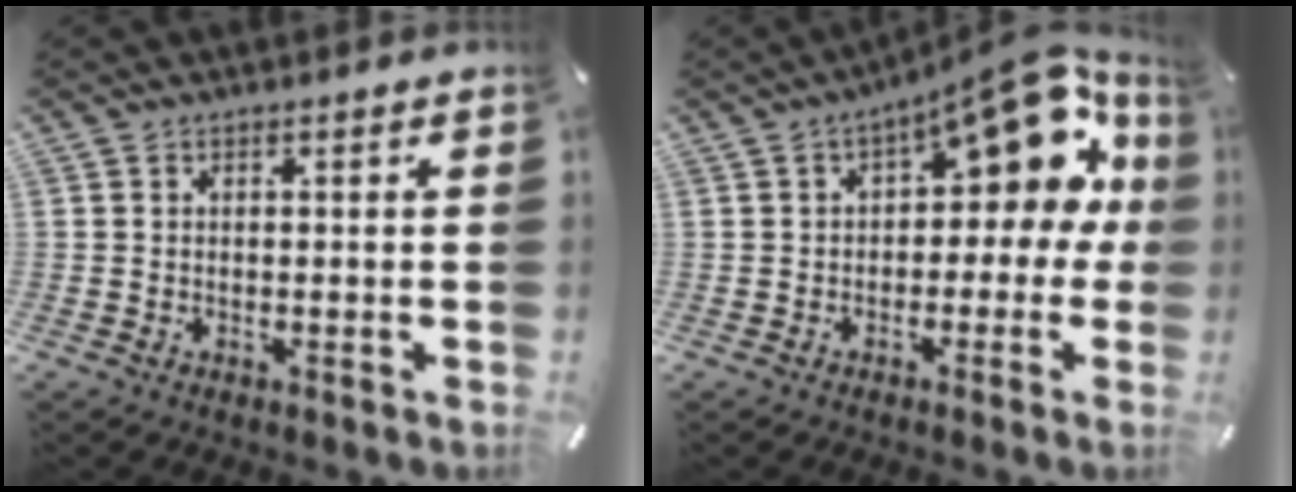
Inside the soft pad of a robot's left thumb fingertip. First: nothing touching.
{"total": 14.3, "force": [6.1, 6.4, 11.2], "torque": [-0.145, -0.043, 0.099]}